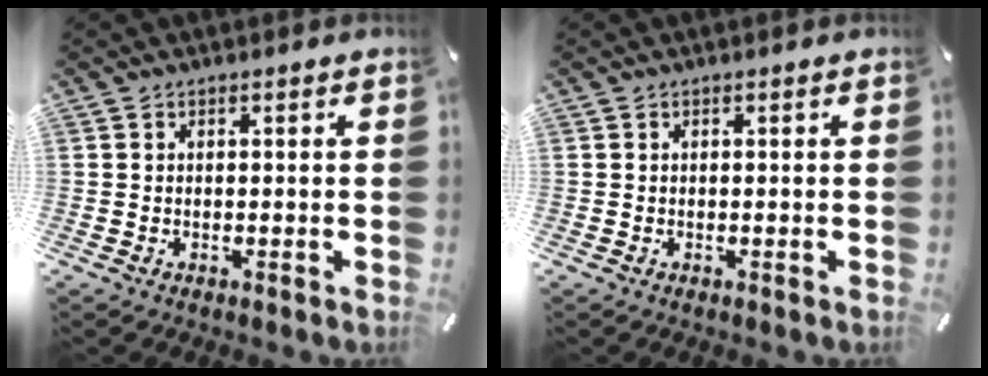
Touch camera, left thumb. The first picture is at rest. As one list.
[{"total": 0.0}]